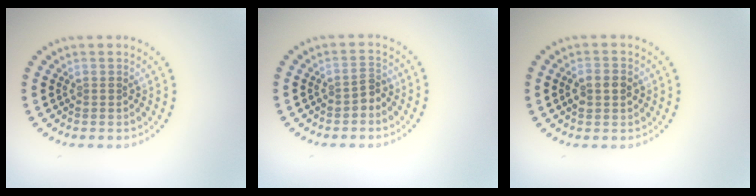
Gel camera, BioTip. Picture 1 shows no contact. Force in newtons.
{"total": 1.4, "press": 1.2, "slide": 0.7}
{"total": 2.8, "press": 2.8, "slide": 0.3}